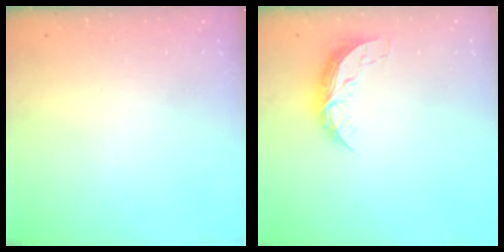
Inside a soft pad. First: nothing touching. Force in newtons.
{"total": 6.9, "press": 6.9, "slide": 0.5}